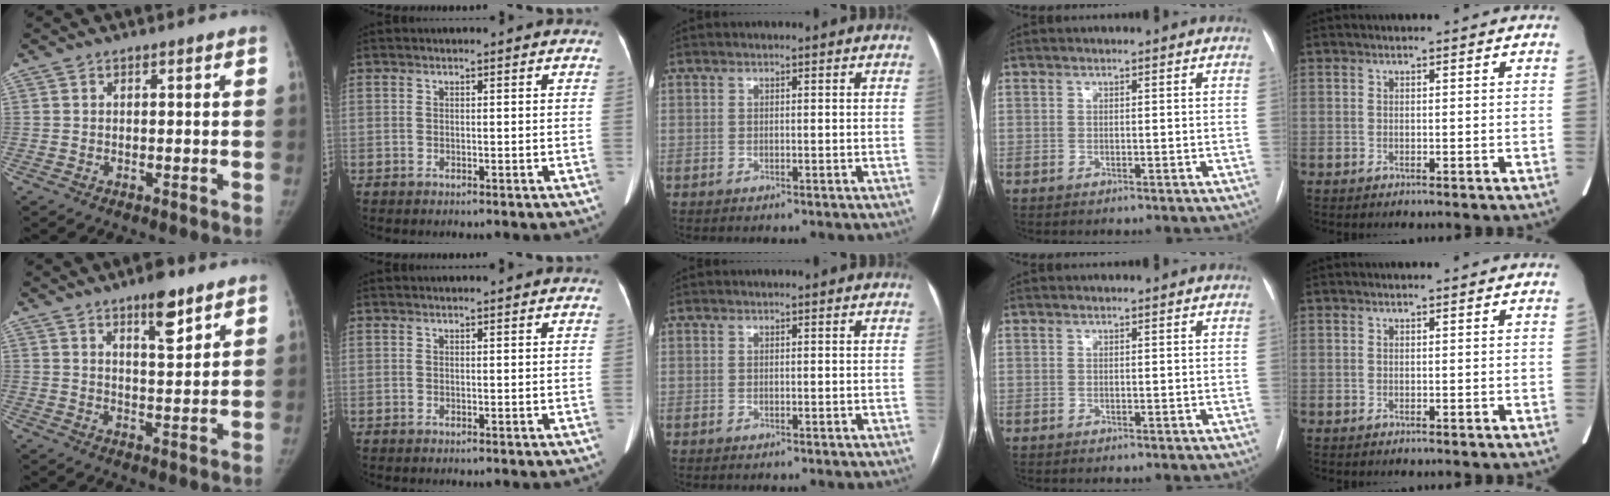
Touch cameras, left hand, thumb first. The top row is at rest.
{"thumb": {"total": 7.4, "force": [4.8, 2.2, 5.1], "torque": [-0.064, -0.032, 0.073]}, "index": {"total": 1.3, "force": [1.2, -0.2, 0.4], "torque": [-0.009, 0.013, 0.021]}}